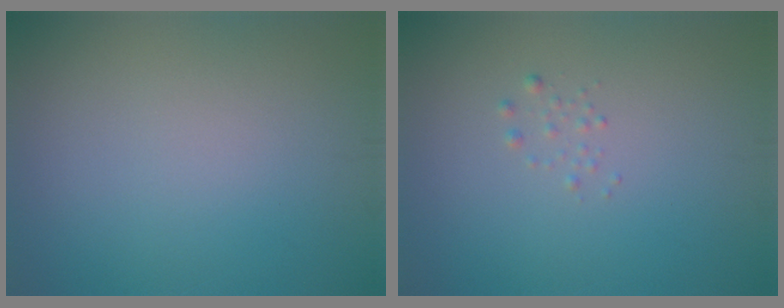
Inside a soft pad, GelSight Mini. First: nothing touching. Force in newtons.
{"total": 0.6, "press": 0.6, "slide": 0.0}